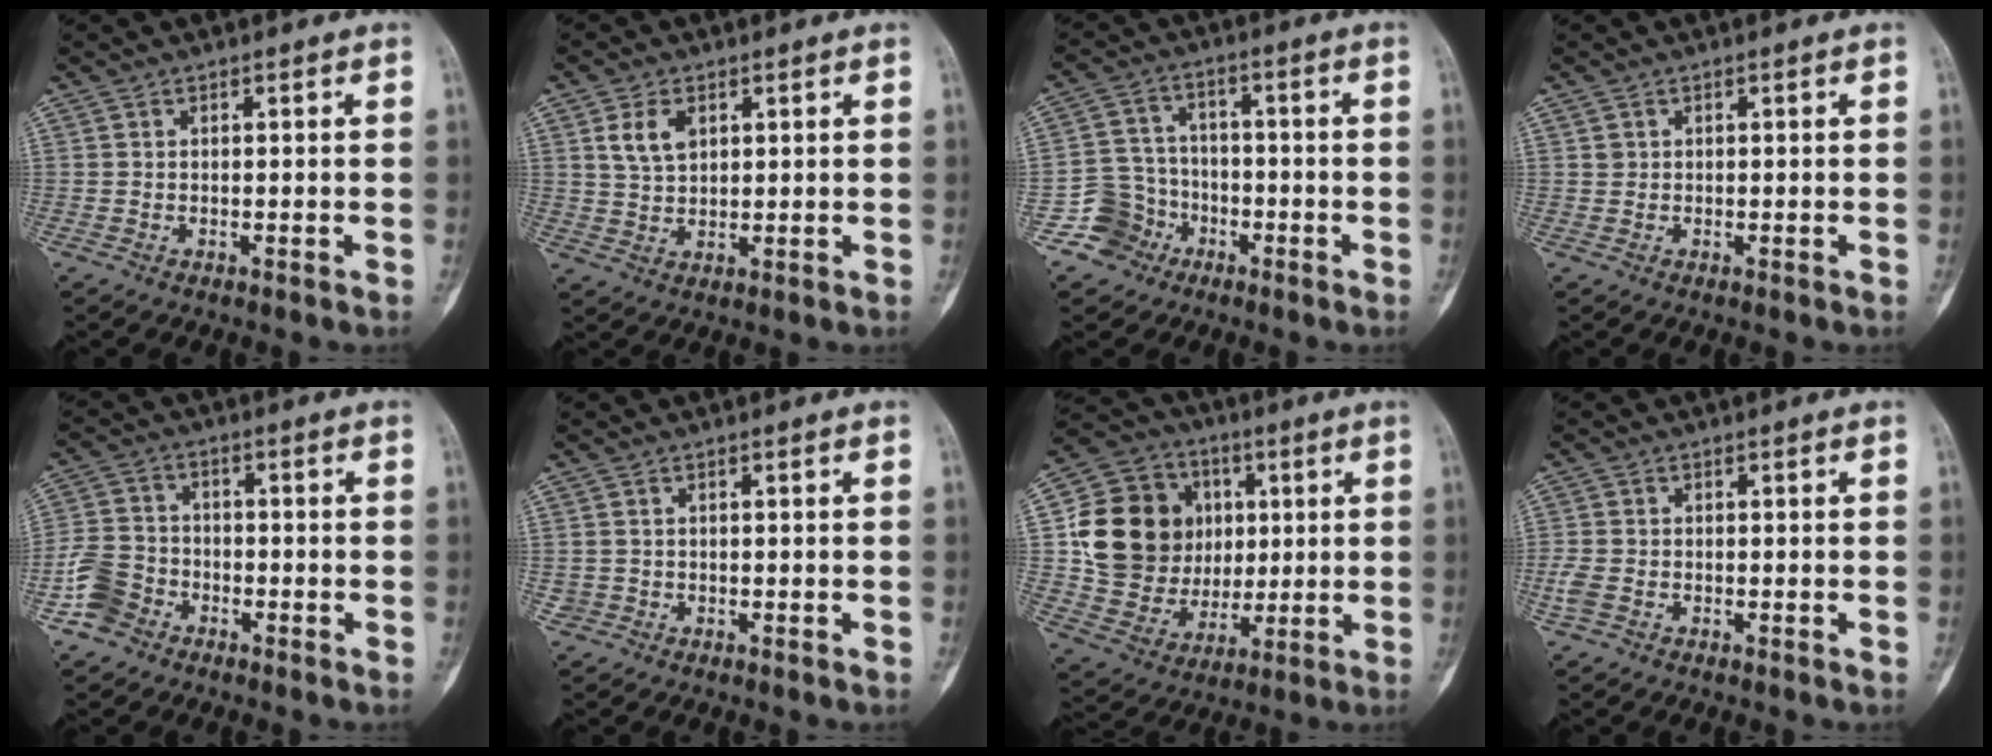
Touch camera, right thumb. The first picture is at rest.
{"total": 5.3, "force": [2.1, 3.4, 3.5], "torque": [-0.055, -0.008, 0.043]}
{"total": 7.7, "force": [-4.2, 6.4, 0.3], "torque": [0.034, 0.039, -0.080]}
{"total": 0.6, "force": [0.0, 0.6, 0.1], "torque": [0.004, 0.003, 0.001]}
{"total": 7.2, "force": [-3.9, 5.4, 2.7], "torque": [-0.044, 0.022, -0.084]}
{"total": 0.9, "force": [-0.3, 0.9, 0.0], "torque": [0.008, 0.005, -0.007]}
{"total": 20.3, "force": [3.2, 17.1, 10.4], "torque": [-0.157, 0.017, 0.076]}
{"total": 3.0, "force": [-1.2, 2.0, 1.9], "torque": [-0.051, 0.001, -0.024]}